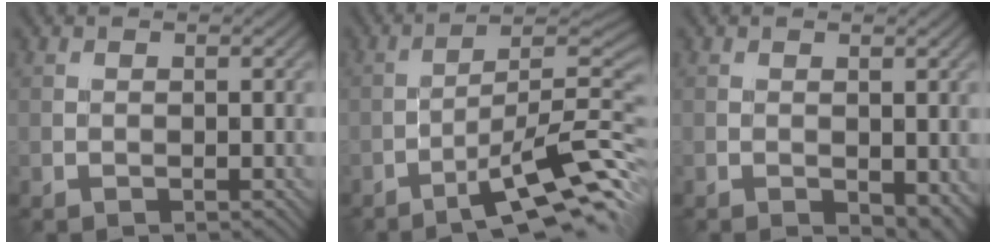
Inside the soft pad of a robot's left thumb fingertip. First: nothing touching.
{"total": 11.8, "force": [-6.5, 2.1, 9.6], "torque": [-0.147, 0.012, -0.108]}
{"total": 3.4, "force": [-1.1, 1.7, 2.7], "torque": [-0.036, -0.013, -0.010]}